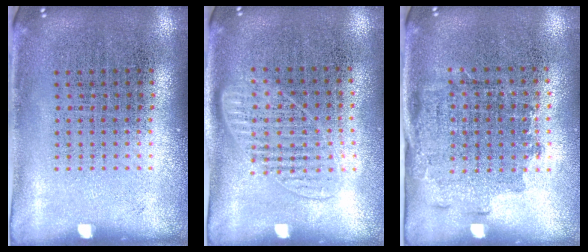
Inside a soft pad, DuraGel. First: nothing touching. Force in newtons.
{"total": 1.2, "press": 1.1, "slide": 0.6}
{"total": 1.5, "press": 1.2, "slide": 0.9}